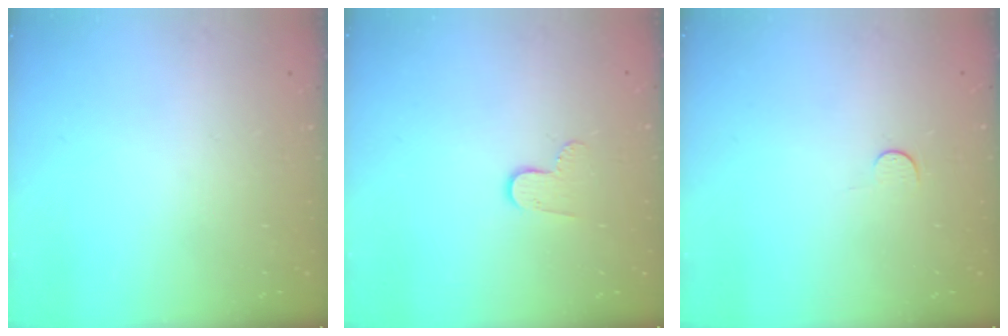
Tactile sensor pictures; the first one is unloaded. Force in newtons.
{"total": 7.0, "press": 7.0, "slide": 0.6}
{"total": 2.8, "press": 2.8, "slide": 0.4}